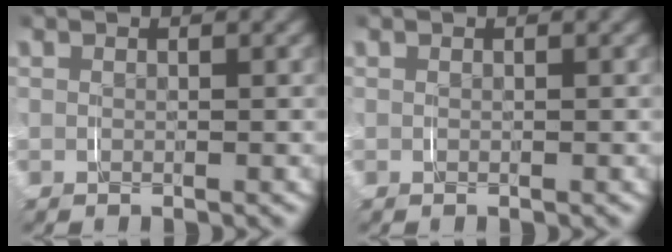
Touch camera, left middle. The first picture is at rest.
{"total": 0.0}